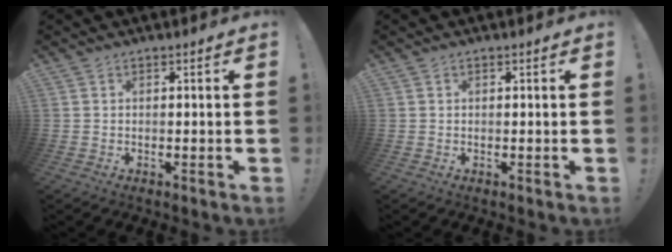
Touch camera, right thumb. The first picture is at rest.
{"total": 0.0}